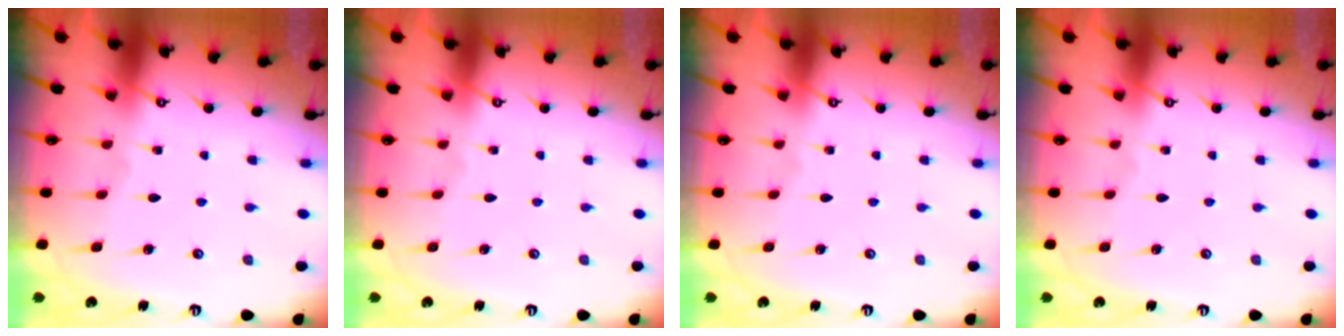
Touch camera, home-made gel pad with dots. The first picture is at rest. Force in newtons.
{"total": 0.0}
{"total": 0.0}
{"total": 0.0}